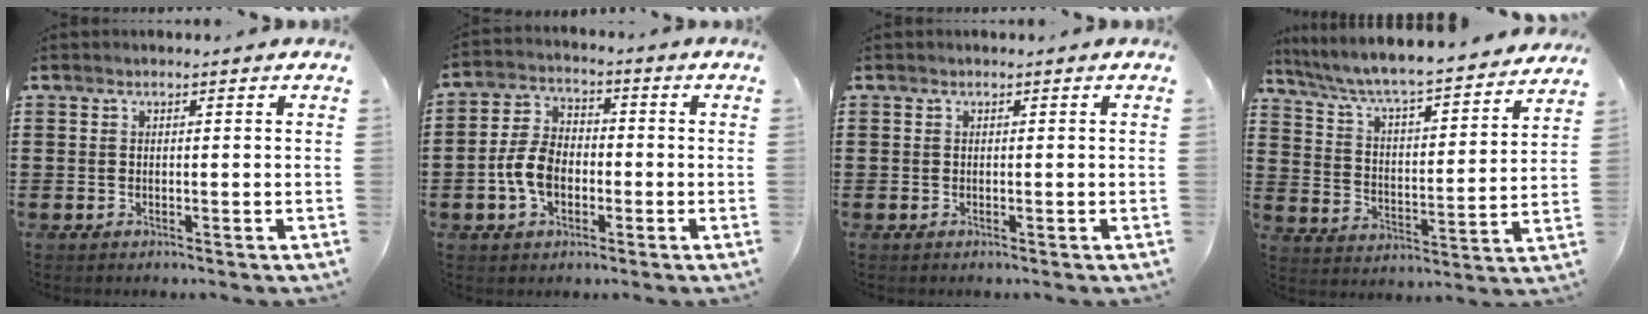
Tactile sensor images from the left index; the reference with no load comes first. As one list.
[{"total": 6.9, "force": [-1.9, 4.5, 4.9], "torque": [-0.128, 0.001, -0.044]}, {"total": 0.0}, {"total": 5.6, "force": [5.1, 0.0, 2.4], "torque": [-0.068, -0.045, 0.078]}]